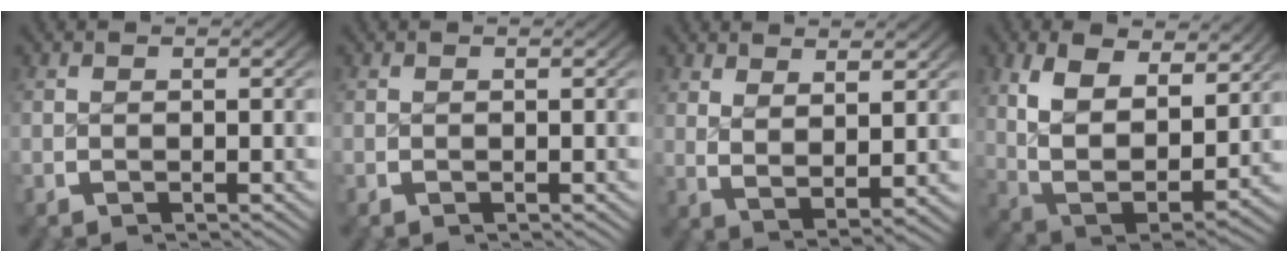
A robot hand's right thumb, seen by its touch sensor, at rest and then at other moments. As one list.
[{"total": 0.0}, {"total": 4.1, "force": [1.6, 2.1, 3.1], "torque": [-0.062, -0.019, 0.044]}, {"total": 10.9, "force": [0.7, 7.5, 7.8], "torque": [-0.190, -0.059, 0.036]}]